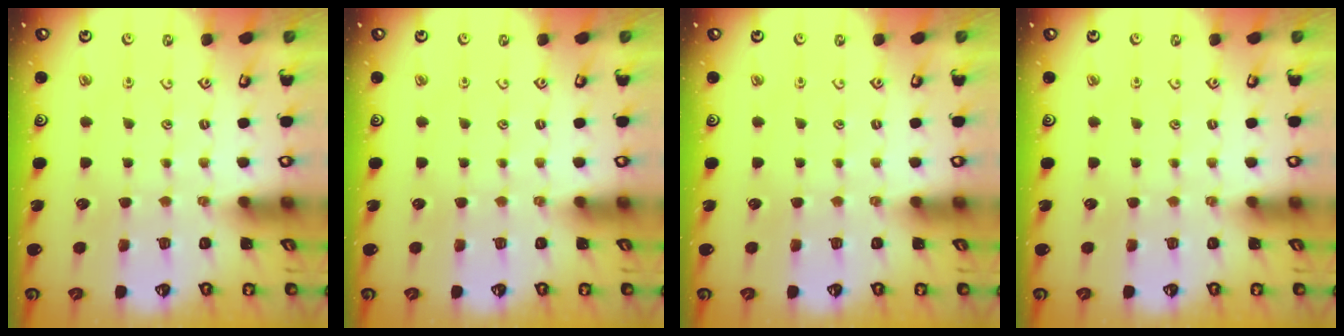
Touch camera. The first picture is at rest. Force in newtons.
{"total": 0.0}
{"total": 0.0}
{"total": 0.0}